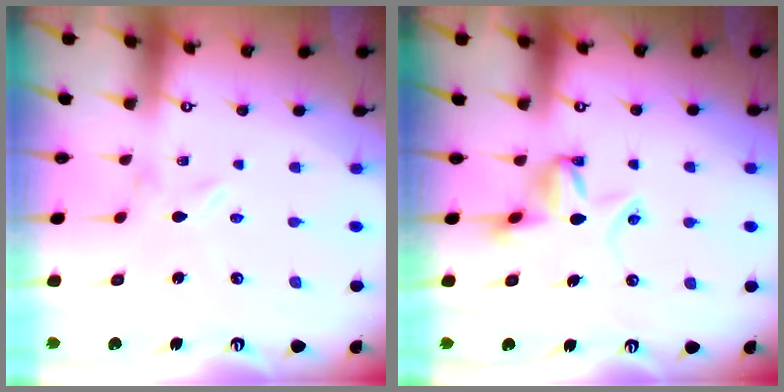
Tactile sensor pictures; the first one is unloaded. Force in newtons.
{"total": 11.5, "press": 11.5, "slide": 0.5}